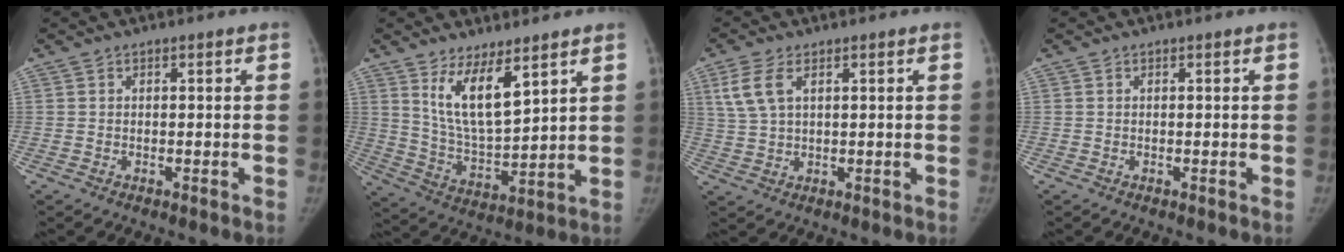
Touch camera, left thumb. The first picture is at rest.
{"total": 10.7, "force": [6.3, 3.4, 8.0], "torque": [-0.131, -0.057, 0.132]}
{"total": 5.5, "force": [2.3, 2.8, 4.1], "torque": [-0.101, 0.001, 0.054]}
{"total": 0.0}